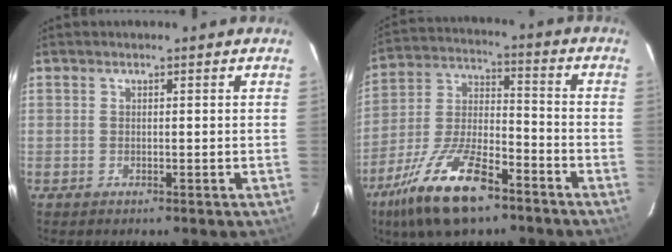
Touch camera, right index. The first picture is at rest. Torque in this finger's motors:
{"motor_torque": [1.11, -1.03, 0.80, 0.21]}